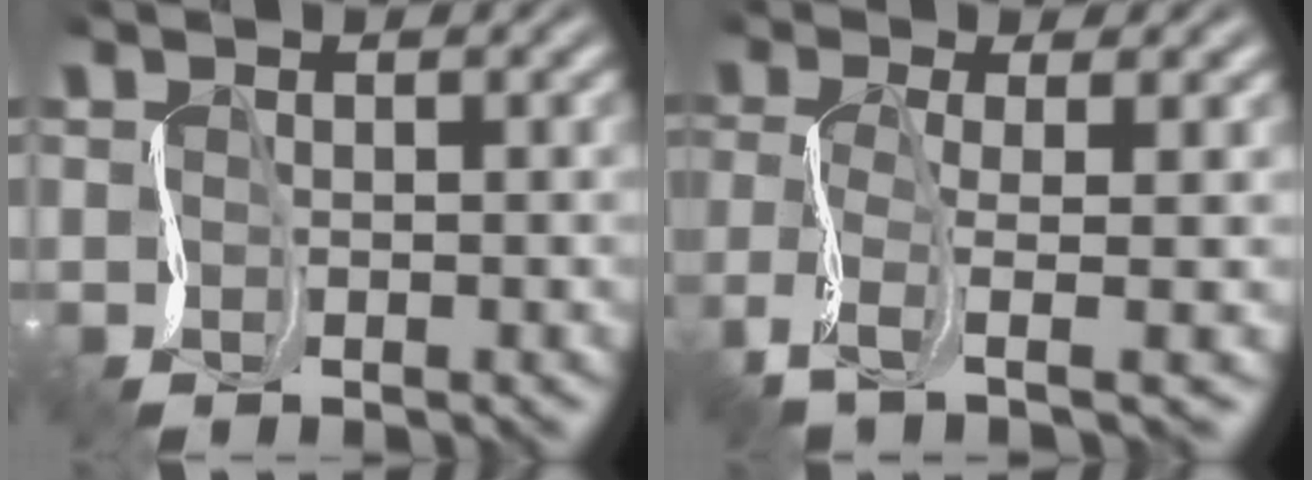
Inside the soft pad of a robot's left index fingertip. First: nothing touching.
{"total": 3.3, "force": [-1.6, 0.8, 2.8], "torque": [-0.076, 0.001, -0.040]}